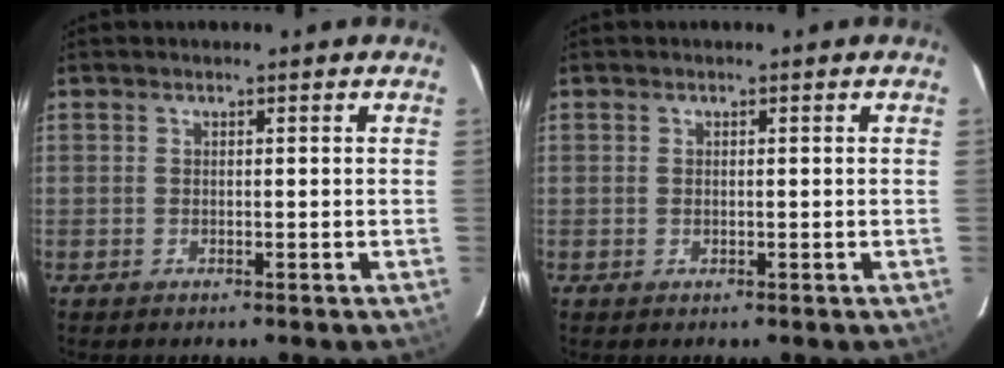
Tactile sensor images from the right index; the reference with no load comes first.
{"total": 0.5, "force": [0.0, 0.5, 0.2], "torque": [-0.004, 0.001, 0.000]}